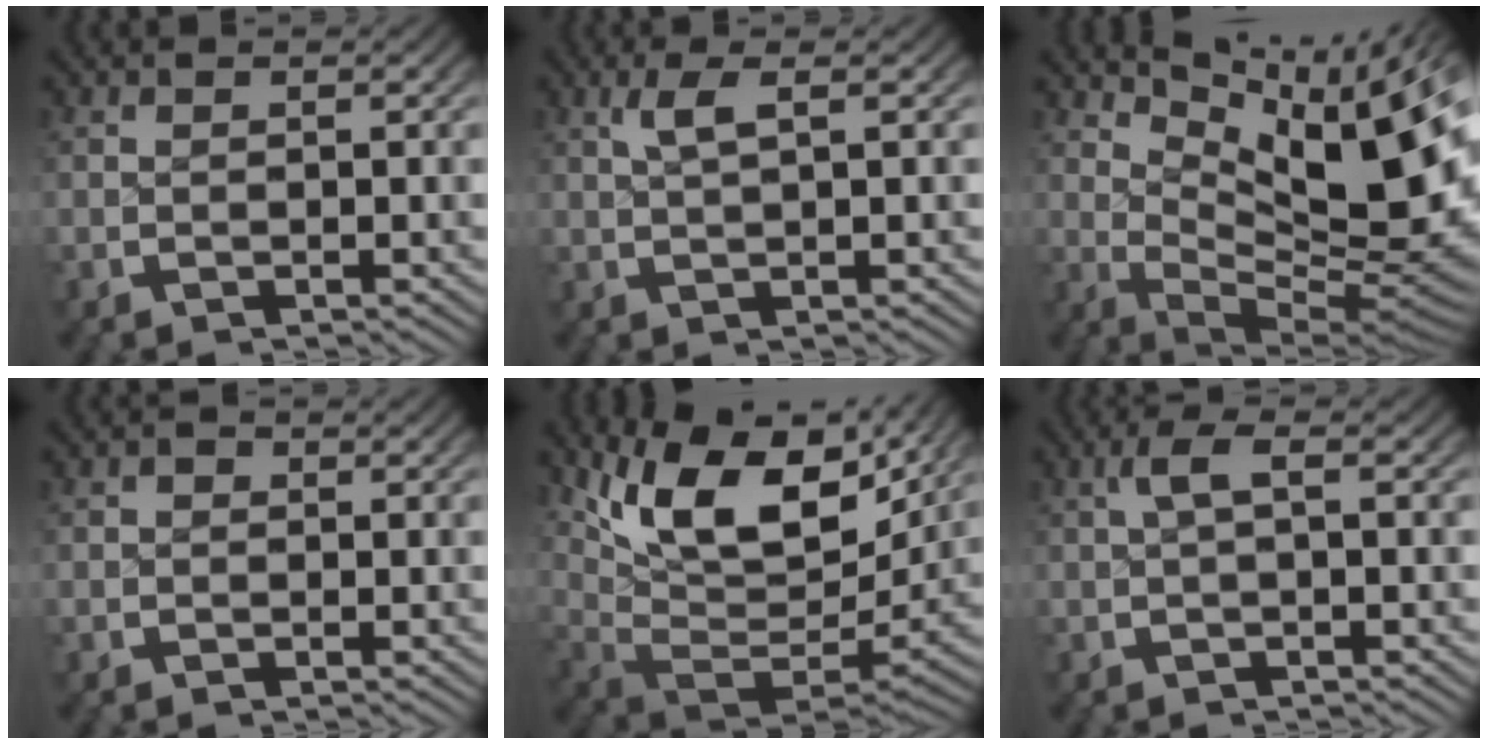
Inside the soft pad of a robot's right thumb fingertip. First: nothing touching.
{"total": 2.0, "force": [0.7, 0.3, 1.8], "torque": [-0.038, 0.006, 0.015]}
{"total": 15.2, "force": [0.8, 8.7, 12.4], "torque": [-0.189, -0.040, 0.026]}
{"total": 0.7, "force": [-0.1, 0.7, 0.2], "torque": [-0.004, -0.002, -0.004]}
{"total": 14.0, "force": [2.0, 8.2, 11.1], "torque": [-0.213, -0.021, 0.036]}
{"total": 2.3, "force": [0.2, 0.7, 2.2], "torque": [-0.043, 0.008, 0.002]}